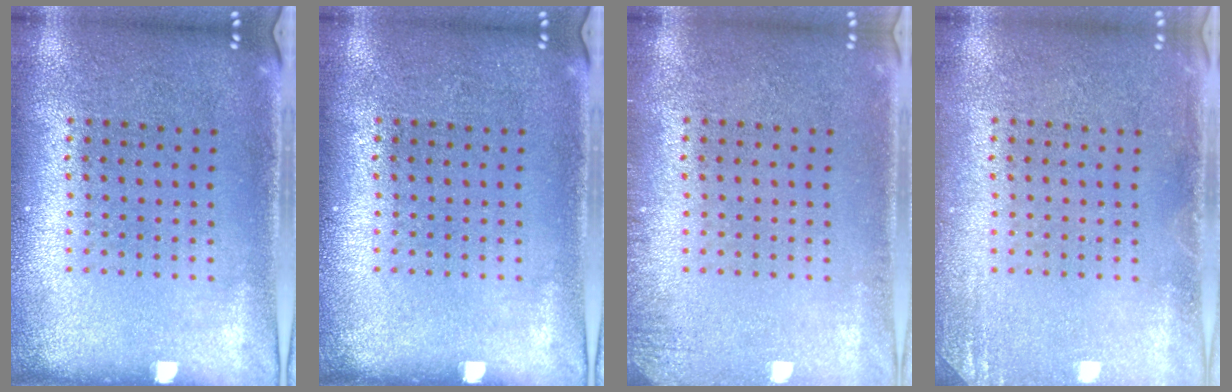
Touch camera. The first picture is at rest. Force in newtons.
{"total": 0.0}
{"total": 1.2, "press": 1.2, "slide": 0.2}
{"total": 1.5, "press": 1.4, "slide": 0.2}